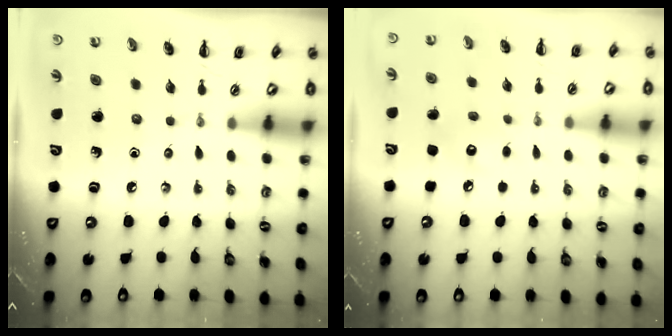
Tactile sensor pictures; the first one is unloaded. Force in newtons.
{"total": 6.4, "press": 6.3, "slide": 1.2}